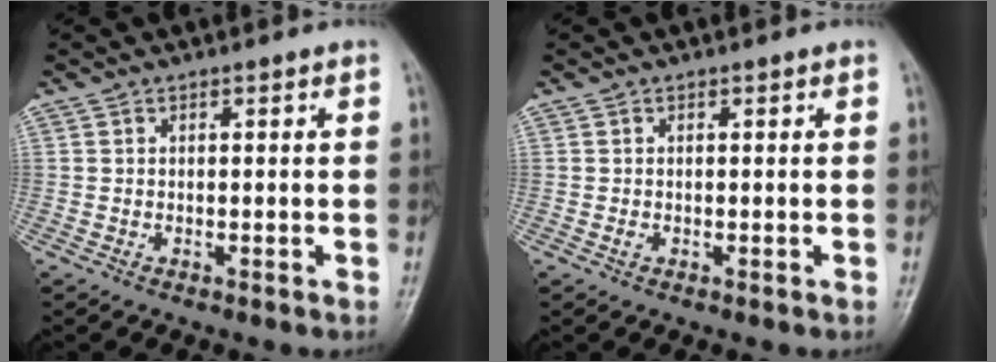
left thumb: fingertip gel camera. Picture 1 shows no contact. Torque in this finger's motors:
{"motor_torque": [0.23, -0.07, 0.23, 0.06, 0.00]}